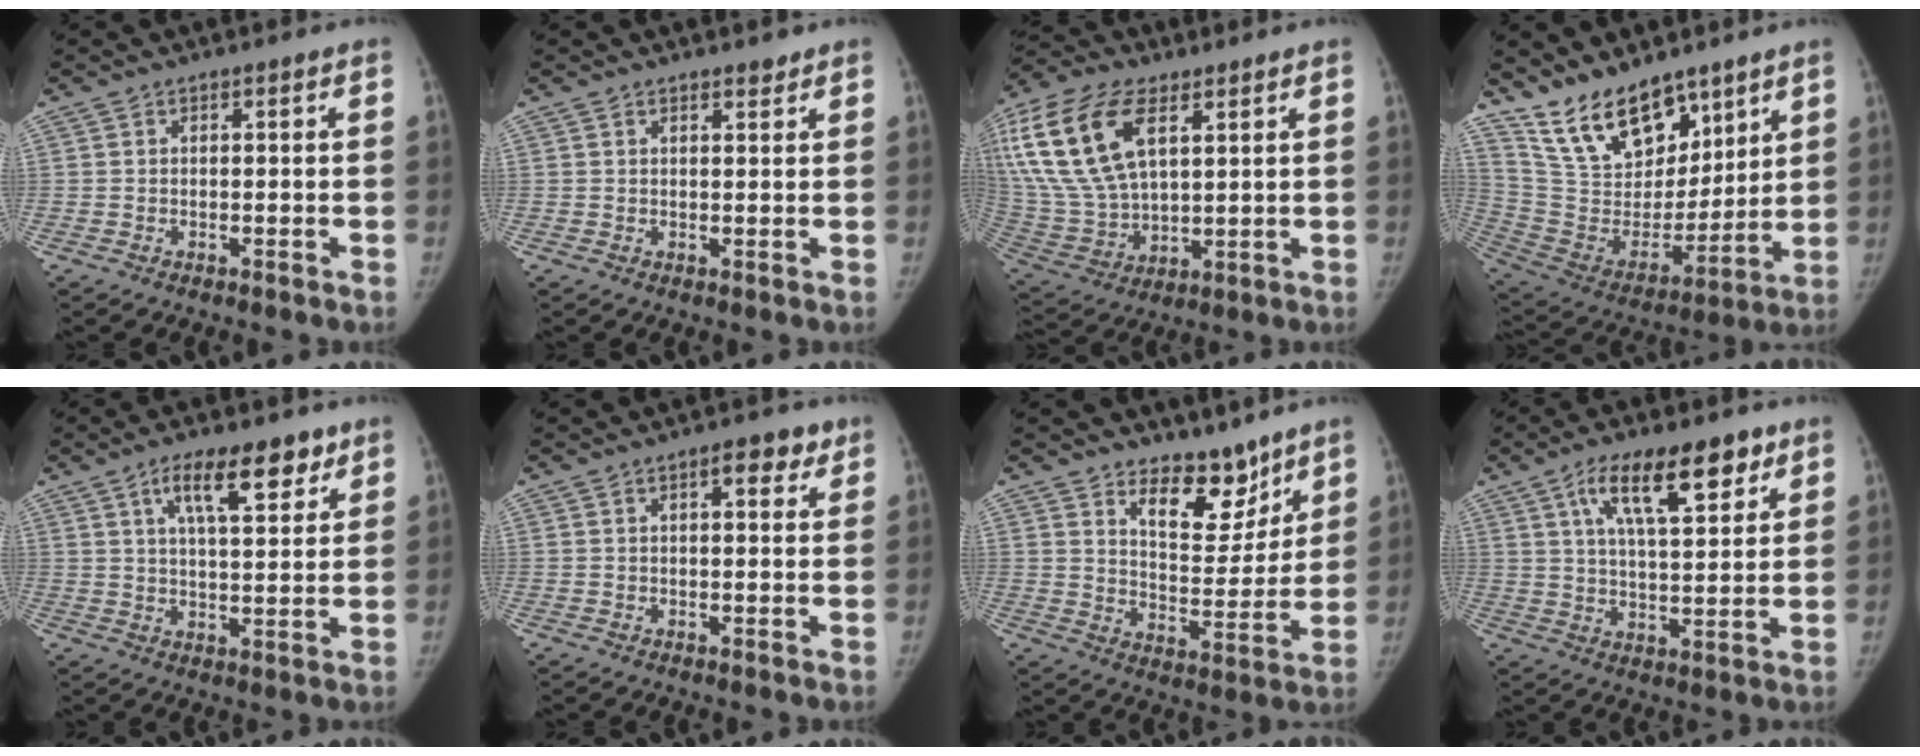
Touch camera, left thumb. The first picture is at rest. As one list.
[{"total": 1.2, "force": [1.1, 0.5, 0.4], "torque": [0.004, -0.009, 0.015]}, {"total": 21.9, "force": [8.3, 11.9, 16.4], "torque": [-0.348, -0.010, 0.163]}, {"total": 18.1, "force": [13.0, 9.1, 8.6], "torque": [-0.107, -0.073, 0.252]}, {"total": 10.8, "force": [6.2, 3.9, 7.9], "torque": [-0.106, -0.026, 0.101]}, {"total": 4.6, "force": [2.5, 2.0, 3.4], "torque": [-0.030, -0.007, 0.029]}, {"total": 10.7, "force": [8.1, 4.9, 5.1], "torque": [-0.045, -0.070, 0.140]}, {"total": 14.4, "force": [7.5, 5.4, 11.0], "torque": [-0.154, -0.021, 0.127]}]